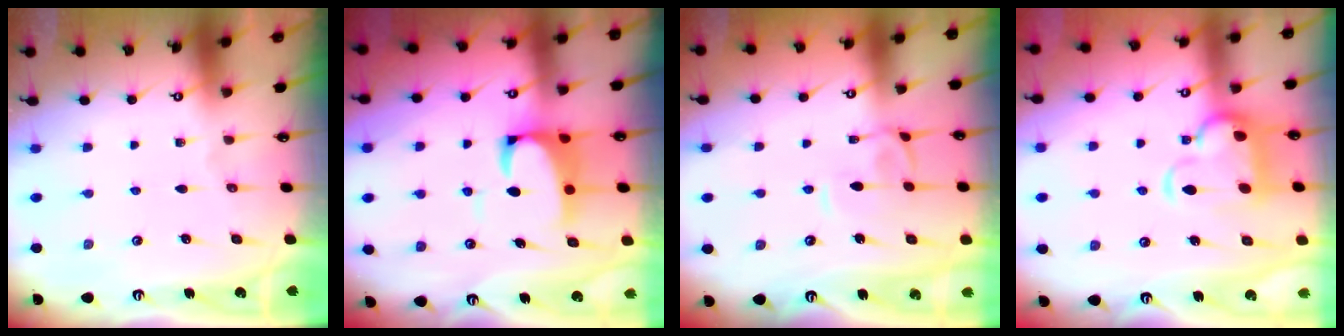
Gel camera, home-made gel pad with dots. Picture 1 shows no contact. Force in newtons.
{"total": 5.0, "press": 4.7, "slide": 1.4}
{"total": 1.2, "press": 1.2, "slide": 0.0}
{"total": 6.3, "press": 6.0, "slide": 1.8}